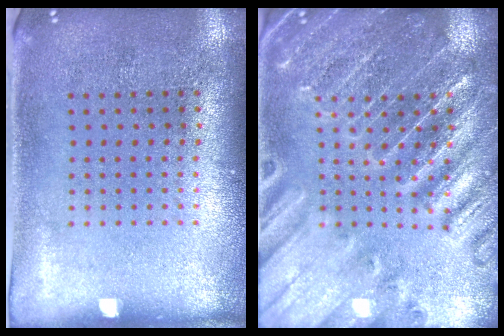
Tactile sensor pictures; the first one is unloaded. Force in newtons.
{"total": 3.3, "press": 3.2, "slide": 0.8}